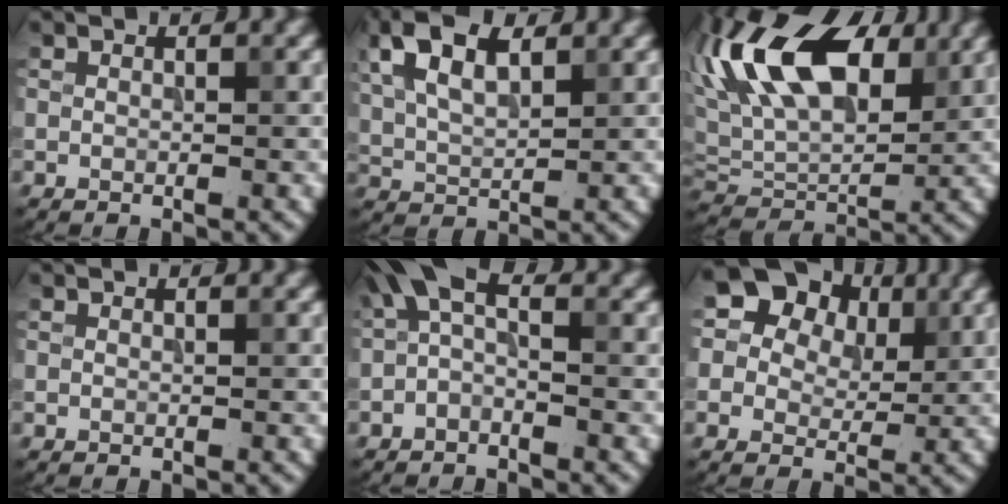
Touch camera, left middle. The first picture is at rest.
{"total": 6.9, "force": [3.1, 3.3, 5.1], "torque": [-0.118, 0.015, 0.058]}
{"total": 12.6, "force": [3.8, 6.7, 10.0], "torque": [-0.195, 0.028, 0.059]}
{"total": 0.0}
{"total": 3.5, "force": [-0.1, 1.4, 3.2], "torque": [-0.061, 0.017, -0.017]}
{"total": 12.5, "force": [5.7, 9.6, 5.6], "torque": [-0.104, 0.033, 0.084]}